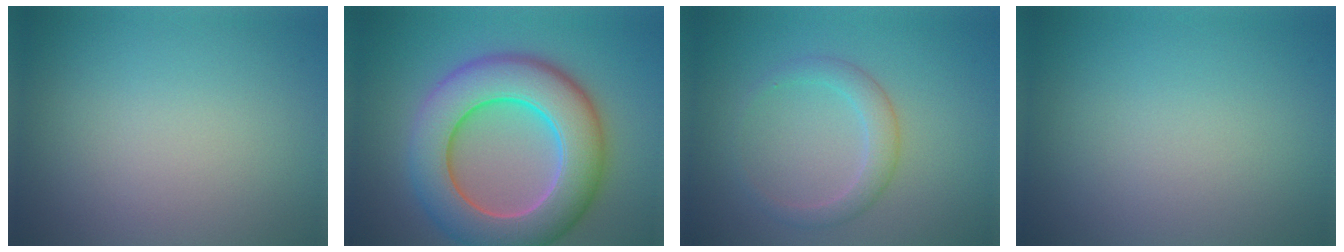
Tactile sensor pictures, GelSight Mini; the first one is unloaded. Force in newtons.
{"total": 10.8, "press": 10.8, "slide": 0.4}
{"total": 2.3, "press": 2.3, "slide": 0.1}
{"total": 0.0}